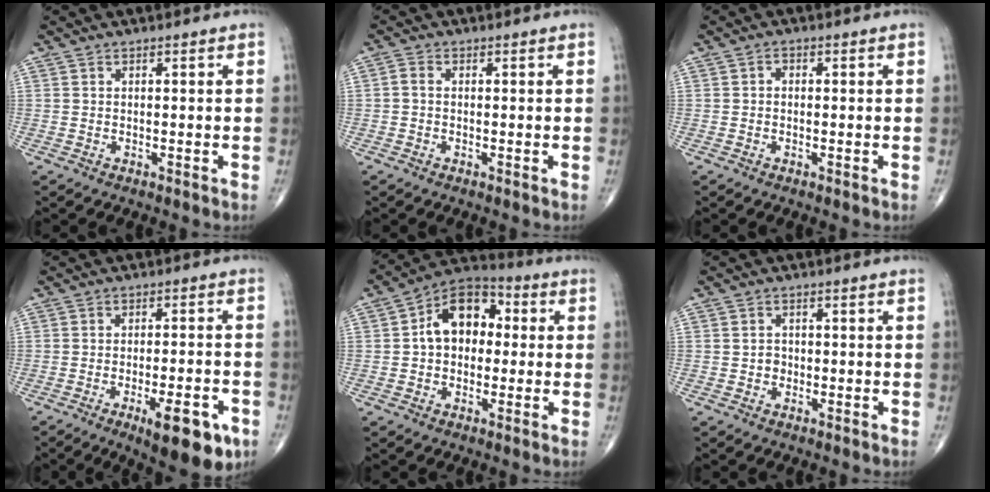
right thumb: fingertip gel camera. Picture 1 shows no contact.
{"total": 1.5, "force": [-0.2, 1.1, 1.0], "torque": [-0.017, 0.003, -0.007]}
{"total": 1.1, "force": [-0.1, 0.9, 0.7], "torque": [-0.002, 0.005, -0.008]}
{"total": 12.1, "force": [-5.8, 3.9, 9.9], "torque": [-0.123, 0.013, -0.074]}
{"total": 12.2, "force": [1.2, 8.6, 8.7], "torque": [-0.105, 0.032, 0.004]}
{"total": 1.9, "force": [-0.5, 1.6, 0.7], "torque": [0.001, 0.006, -0.009]}